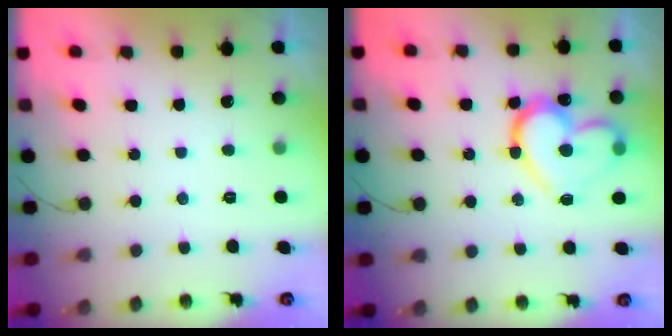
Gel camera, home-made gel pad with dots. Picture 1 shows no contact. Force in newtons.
{"total": 17.9, "press": 17.9, "slide": 1.4}